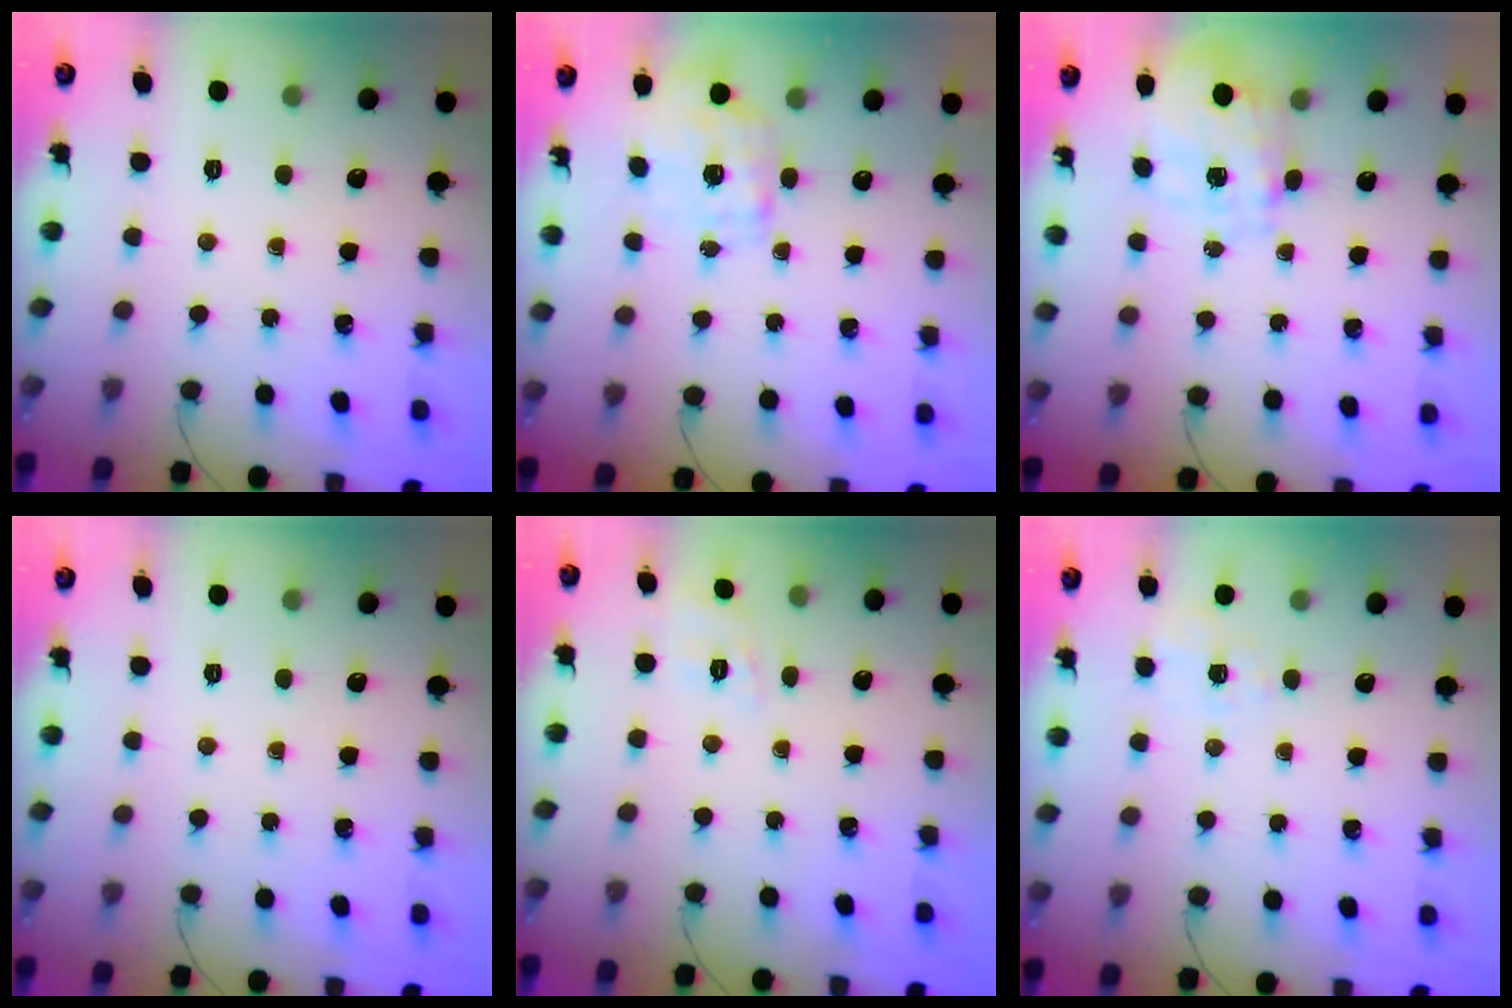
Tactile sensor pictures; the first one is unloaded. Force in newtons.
{"total": 1.9, "press": 1.6, "slide": 1.0}
{"total": 3.6, "press": 3.5, "slide": 1.0}
{"total": 0.0}
{"total": 2.0, "press": 0.4, "slide": 1.9}
{"total": 2.1, "press": 1.3, "slide": 1.7}